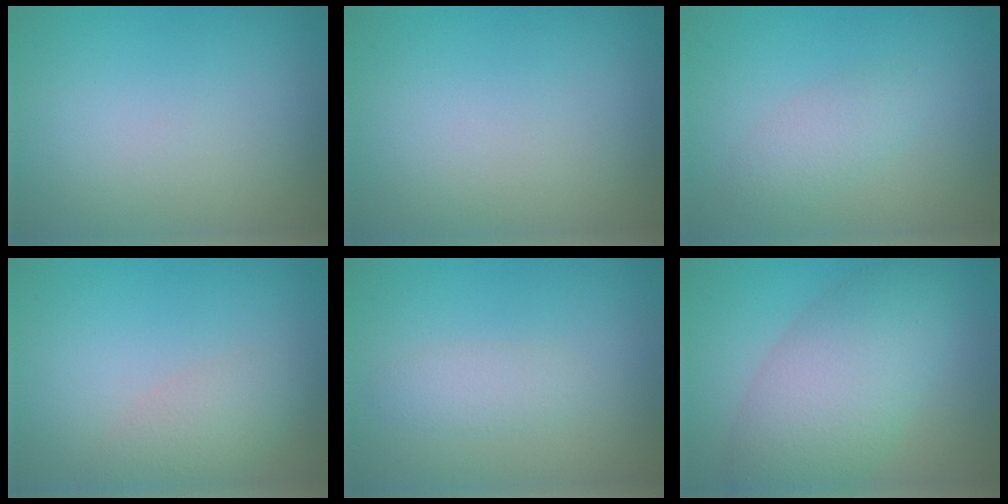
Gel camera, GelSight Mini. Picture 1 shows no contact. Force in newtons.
{"total": 0.0}
{"total": 2.0, "press": 1.9, "slide": 0.1}
{"total": 2.8, "press": 2.8, "slide": 0.1}
{"total": 1.6, "press": 1.6, "slide": 0.0}
{"total": 7.6, "press": 7.6, "slide": 0.1}